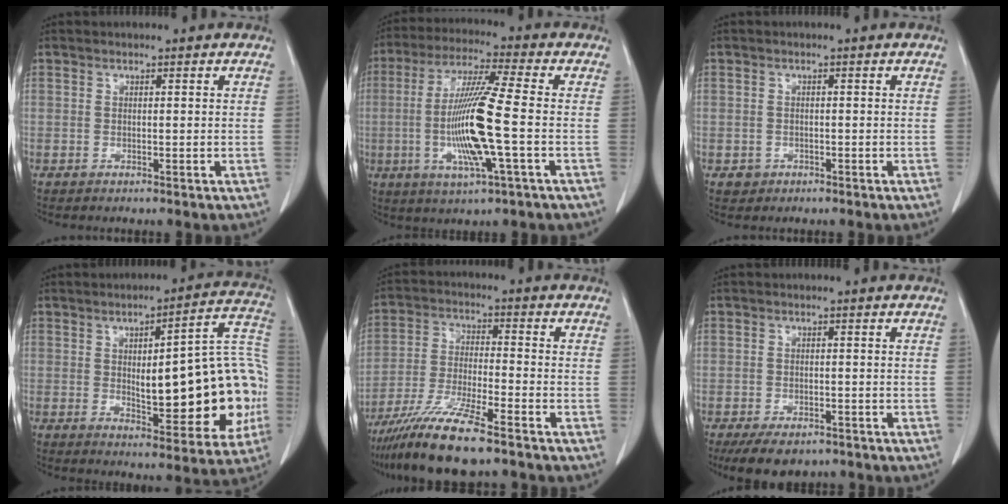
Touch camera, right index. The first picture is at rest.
{"total": 13.7, "force": [-2.3, -0.1, 13.5], "torque": [-0.275, -0.010, -0.049]}
{"total": 1.7, "force": [-0.8, 1.5, 0.1], "torque": [-0.001, 0.007, -0.010]}
{"total": 21.2, "force": [-1.8, 6.0, 20.3], "torque": [-0.212, 0.037, -0.005]}
{"total": 11.7, "force": [-8.8, 0.6, 7.6], "torque": [-0.150, -0.031, -0.161]}
{"total": 7.3, "force": [-5.4, 3.6, 3.3], "torque": [-0.046, -0.002, -0.077]}